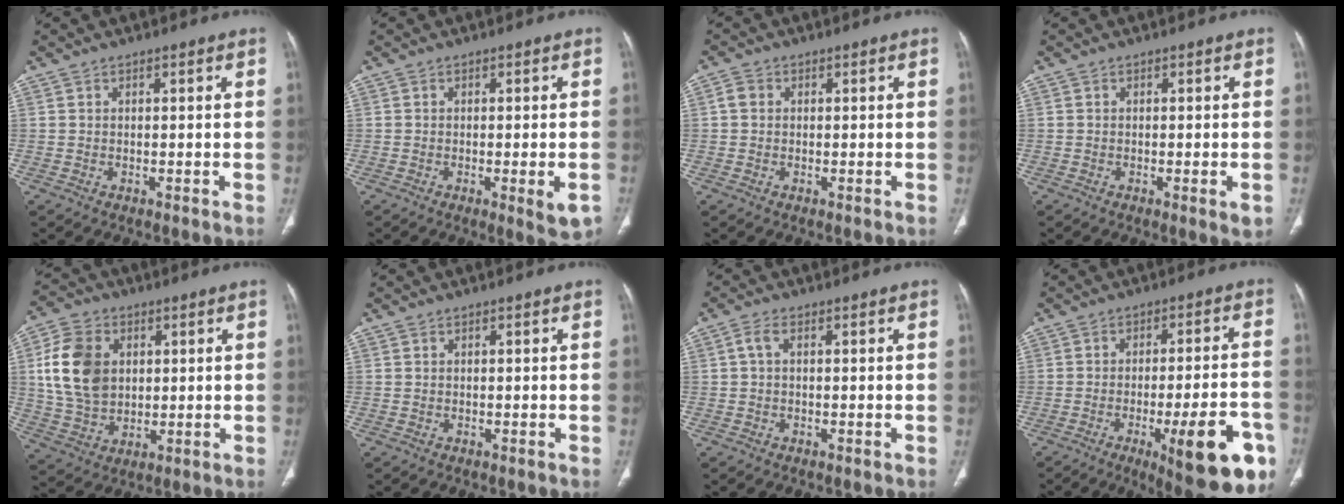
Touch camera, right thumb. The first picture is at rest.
{"total": 5.1, "force": [-1.8, 1.2, 4.6], "torque": [-0.055, -0.007, -0.020]}
{"total": 2.1, "force": [0.3, 1.8, 1.0], "torque": [-0.016, 0.006, 0.004]}
{"total": 2.7, "force": [-0.8, 0.6, 2.5], "torque": [-0.035, -0.008, -0.009]}
{"total": 13.7, "force": [2.9, 10.2, 8.7], "torque": [-0.146, -0.004, 0.059]}
{"total": 0.0}
{"total": 1.9, "force": [0.2, 0.9, 1.6], "torque": [-0.034, 0.004, 0.001]}
{"total": 18.2, "force": [-7.8, 4.8, 15.7], "torque": [-0.159, 0.027, -0.096]}